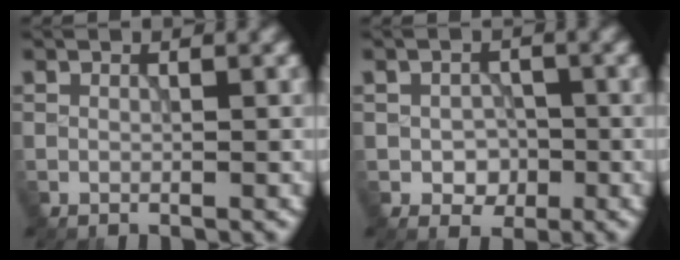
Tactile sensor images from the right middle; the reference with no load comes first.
{"total": 2.2, "force": [-0.5, 1.8, 1.2], "torque": [-0.017, -0.005, -0.010]}